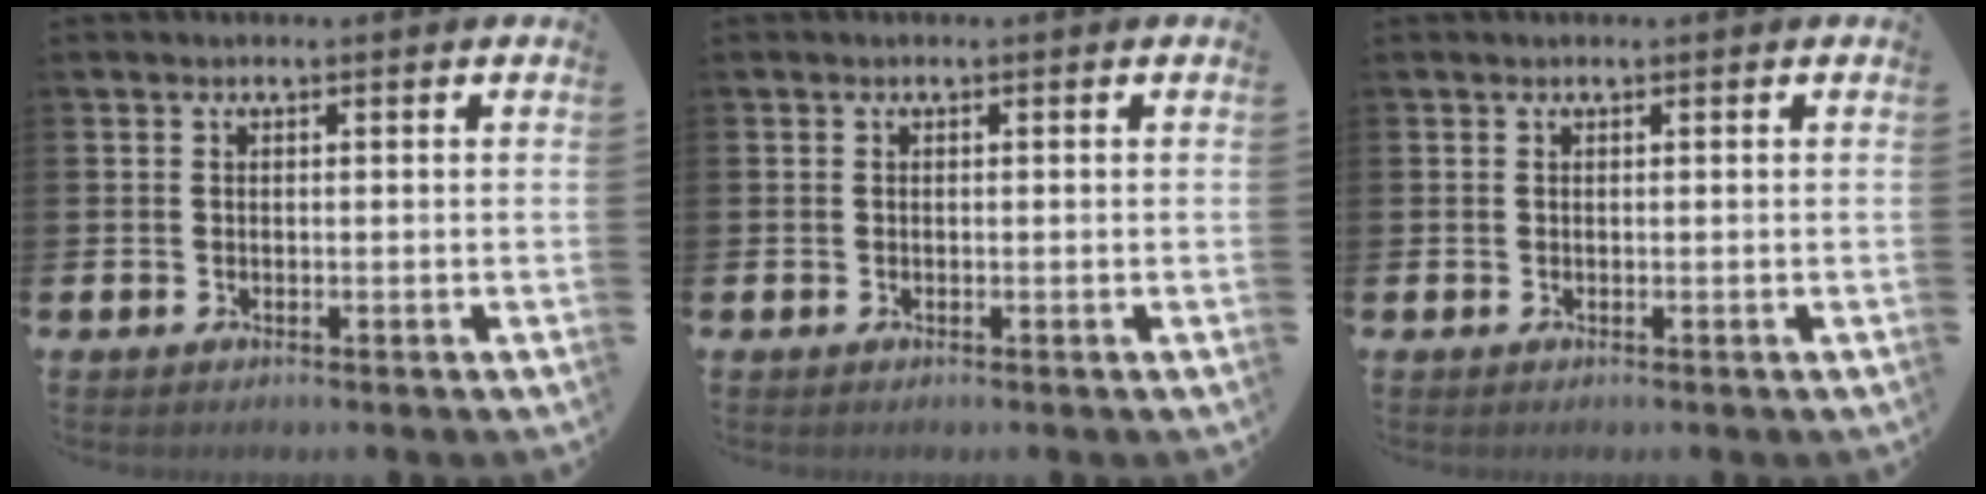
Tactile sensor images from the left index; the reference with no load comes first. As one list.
[{"total": 0.0}, {"total": 0.0}]